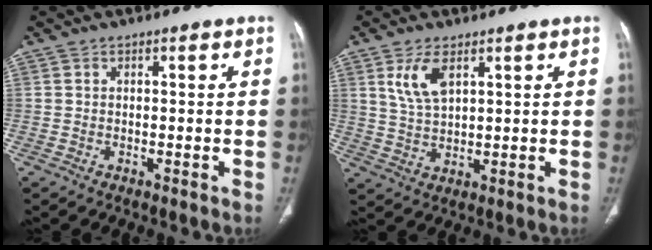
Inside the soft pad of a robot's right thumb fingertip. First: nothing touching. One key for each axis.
{"total": 6.5, "fx": 3.1, "fy": 3.0, "fz": 4.8, "tx": -0.095, "ty": -0.013, "tz": 0.070}